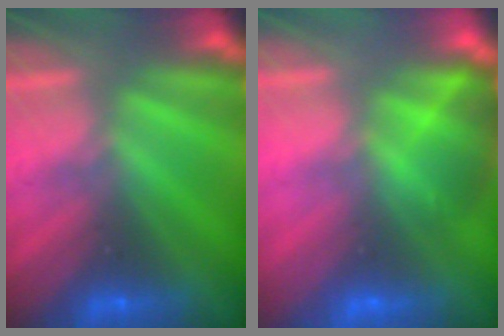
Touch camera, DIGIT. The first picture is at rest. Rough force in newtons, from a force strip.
{"total": 2.9}